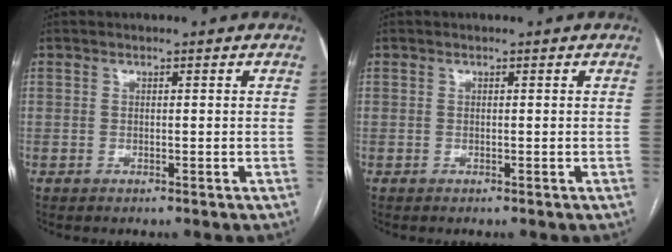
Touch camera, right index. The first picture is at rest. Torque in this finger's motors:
{"motor_torque": [0.00, 0.00, 0.00, 0.00]}